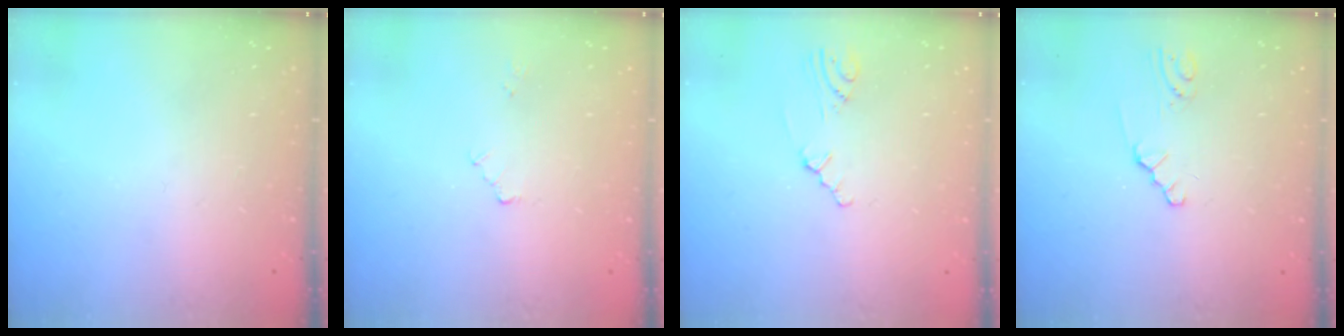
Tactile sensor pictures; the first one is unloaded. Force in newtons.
{"total": 2.0, "press": 2.0, "slide": 0.3}
{"total": 1.0, "press": 0.9, "slide": 0.4}
{"total": 0.9, "press": 0.8, "slide": 0.2}